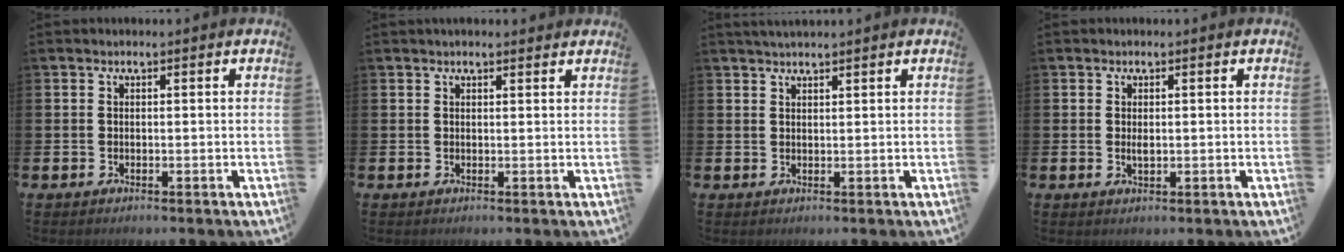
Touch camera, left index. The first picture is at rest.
{"total": 1.4, "force": [1.3, 0.2, 0.3], "torque": [0.004, -0.004, 0.022]}
{"total": 2.0, "force": [1.9, 0.1, 0.5], "torque": [-0.008, -0.004, 0.033]}
{"total": 1.2, "force": [0.3, 0.4, 1.1], "torque": [-0.016, 0.000, 0.003]}